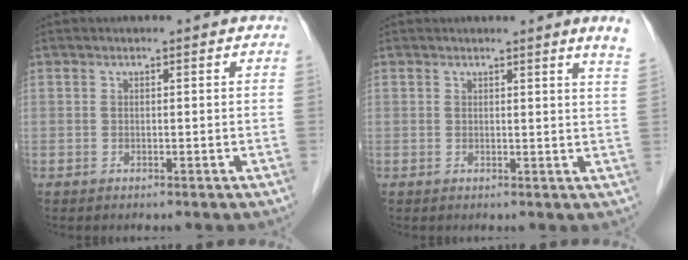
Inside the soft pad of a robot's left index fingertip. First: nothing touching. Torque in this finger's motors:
{"motor_torque": [0.44, -0.12, 0.11, 0.04]}